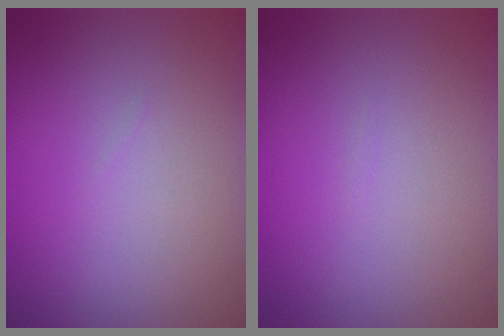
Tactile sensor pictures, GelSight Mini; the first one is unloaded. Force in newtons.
{"total": 0.0}